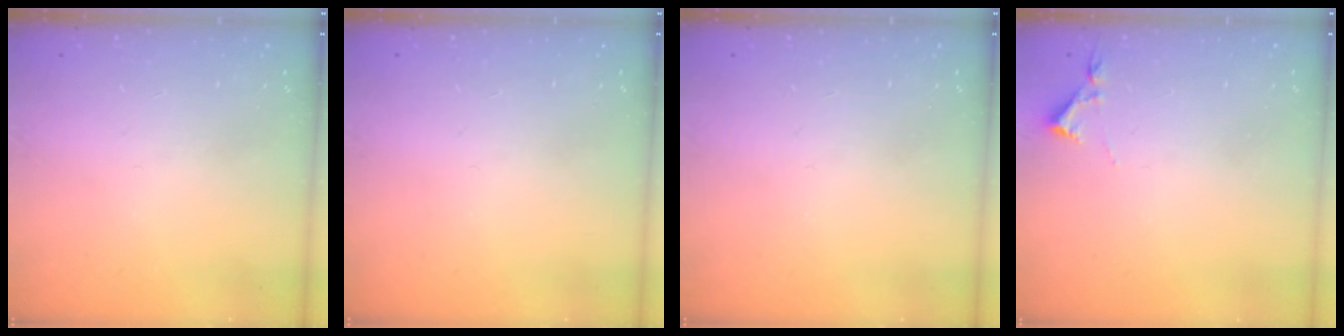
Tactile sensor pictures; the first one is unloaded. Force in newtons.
{"total": 0.0}
{"total": 0.0}
{"total": 2.9, "press": 2.9, "slide": 0.5}